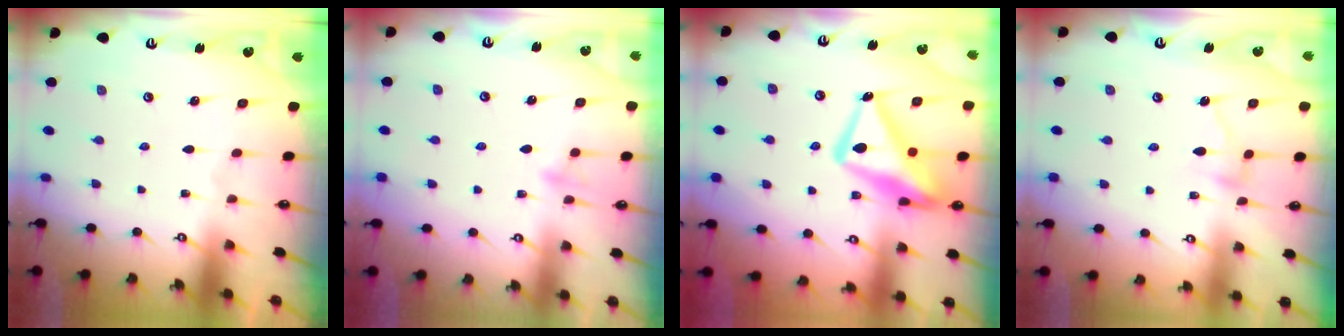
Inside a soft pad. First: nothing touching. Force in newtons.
{"total": 6.7, "press": 6.7, "slide": 0.6}
{"total": 18.0, "press": 17.9, "slide": 1.7}
{"total": 7.4, "press": 7.4, "slide": 0.5}